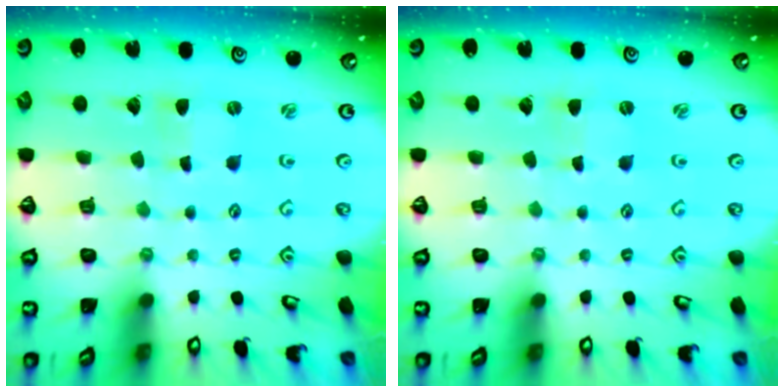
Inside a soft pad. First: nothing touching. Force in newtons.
{"total": 1.1, "press": 1.0, "slide": 0.4}